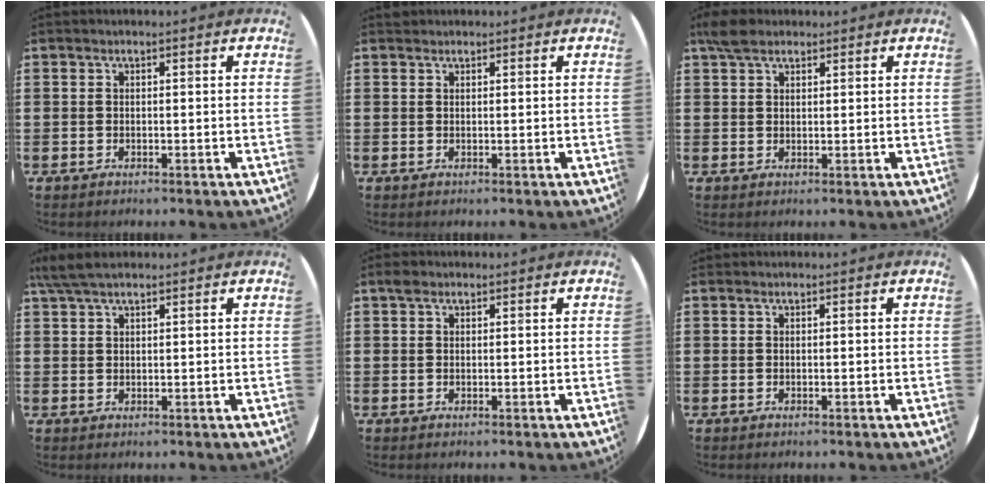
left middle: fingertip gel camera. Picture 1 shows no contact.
{"total": 0.5, "force": [0.5, 0.2, -0.1], "torque": [0.011, 0.001, 0.007]}
{"total": 3.0, "force": [2.4, 1.2, 1.3], "torque": [-0.023, 0.003, 0.044]}
{"total": 3.7, "force": [2.8, 0.9, 2.1], "torque": [-0.049, 0.006, 0.054]}
{"total": 1.0, "force": [0.8, 0.6, 0.3], "torque": [0.008, -0.002, 0.011]}
{"total": 0.0}